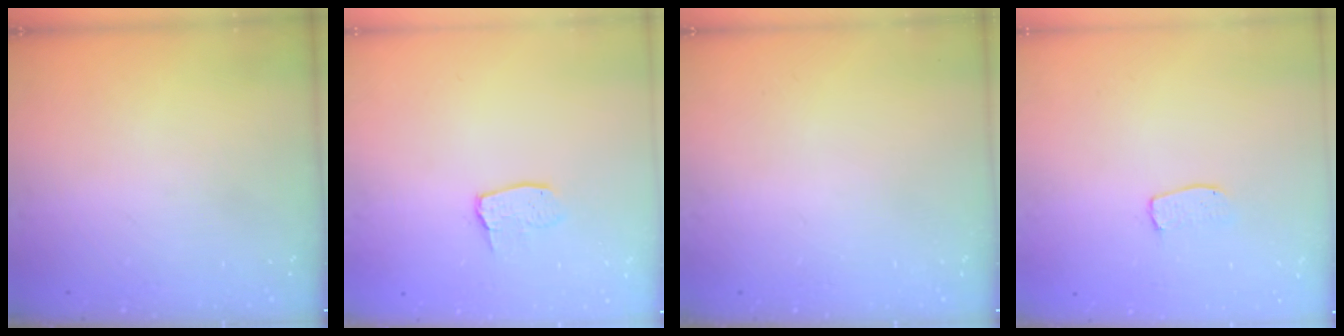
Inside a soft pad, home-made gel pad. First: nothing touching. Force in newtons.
{"total": 3.0, "press": 3.0, "slide": 0.2}
{"total": 0.0}
{"total": 4.5, "press": 4.5, "slide": 0.2}